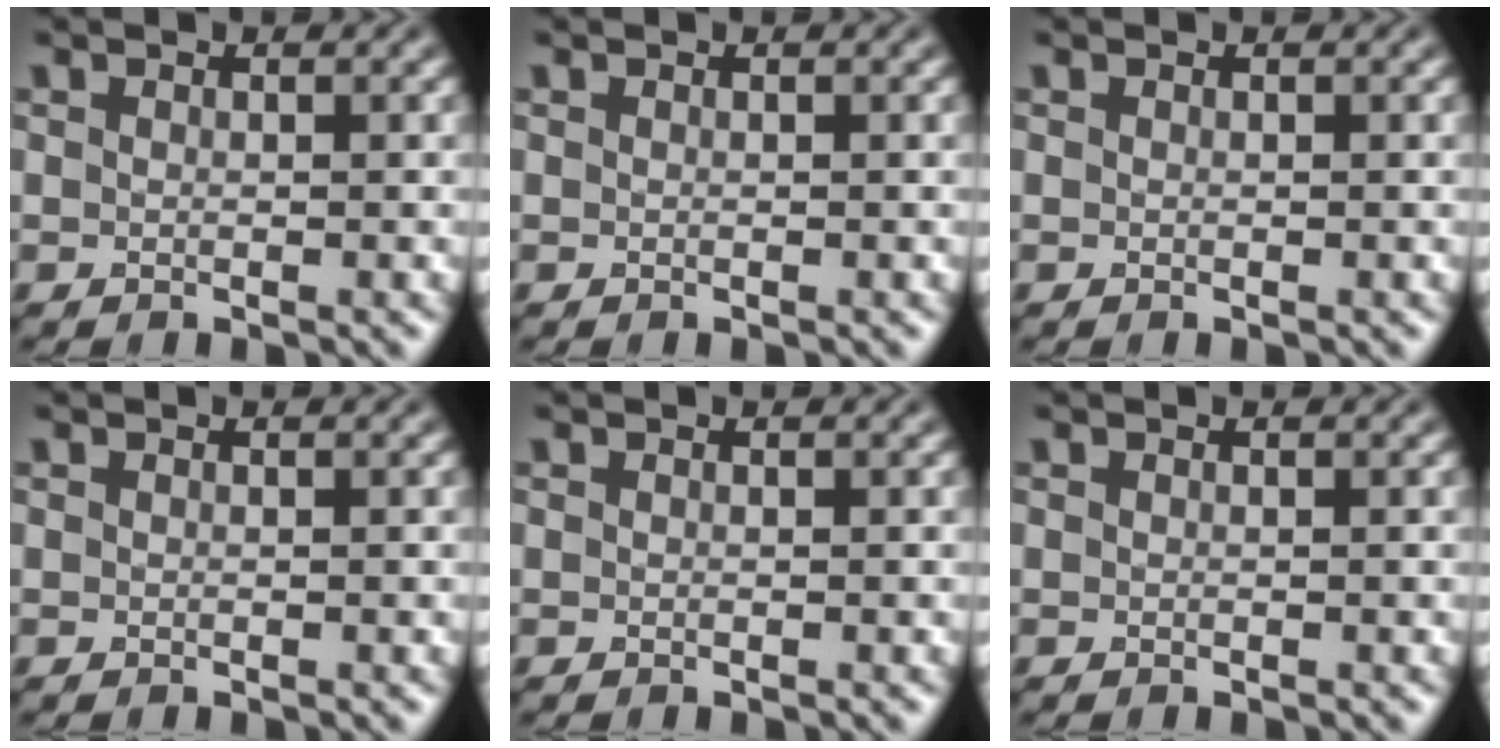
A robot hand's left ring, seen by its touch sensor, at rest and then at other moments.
{"total": 0.0}
{"total": 0.0}
{"total": 0.0}
{"total": 0.0}
{"total": 0.0}